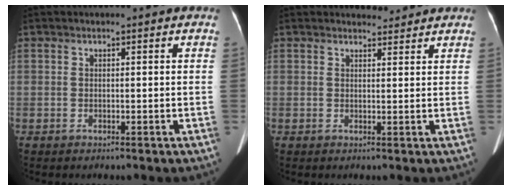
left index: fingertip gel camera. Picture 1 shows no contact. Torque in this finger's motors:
{"motor_torque": [0.09, -0.16, -0.02, -0.01]}